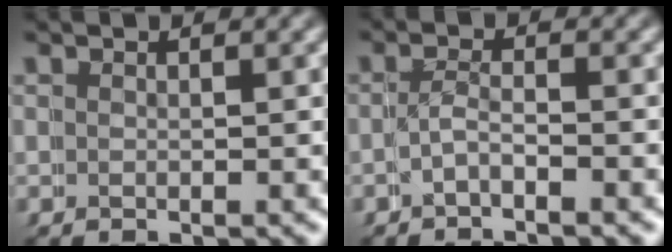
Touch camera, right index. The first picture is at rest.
{"total": 1.4, "force": [-1.3, -0.1, -0.3], "torque": [-0.006, -0.009, -0.029]}